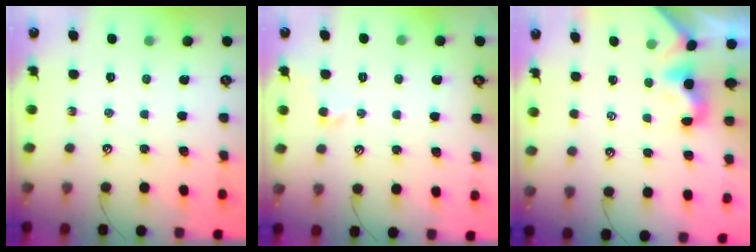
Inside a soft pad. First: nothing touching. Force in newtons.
{"total": 0.5, "press": 0.1, "slide": 0.5}
{"total": 2.0, "press": 2.0, "slide": 0.5}